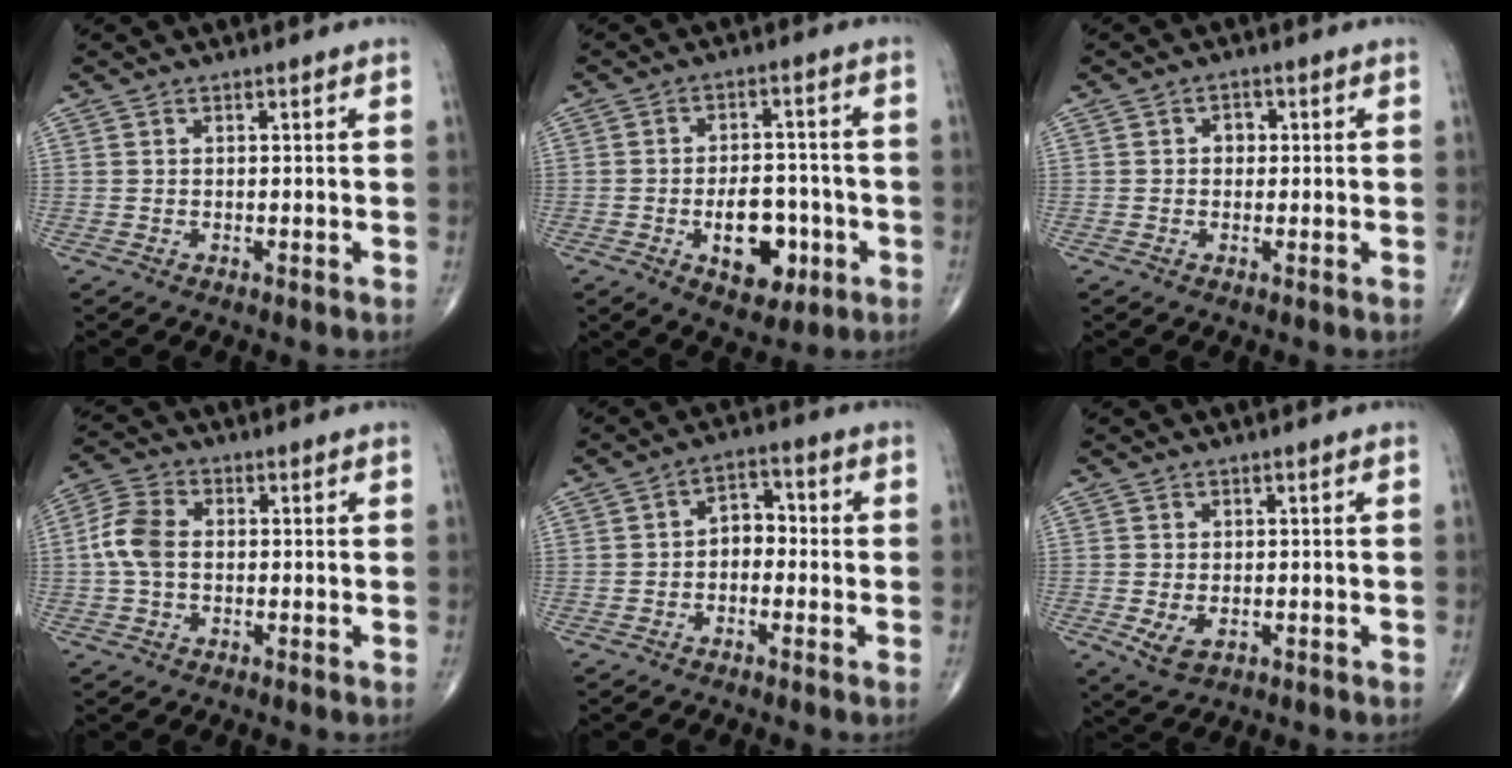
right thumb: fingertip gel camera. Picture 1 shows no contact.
{"total": 10.5, "force": [-3.4, 6.1, 7.9], "torque": [-0.086, 0.020, -0.042]}
{"total": 2.1, "force": [0.1, 1.7, 1.2], "torque": [-0.004, 0.006, -0.003]}
{"total": 6.6, "force": [-0.2, 4.4, 5.0], "torque": [-0.110, 0.019, -0.012]}
{"total": 4.9, "force": [-0.7, 3.4, 3.4], "torque": [-0.032, 0.023, -0.025]}
{"total": 3.7, "force": [-1.0, 2.2, 2.8], "torque": [-0.051, -0.005, -0.010]}